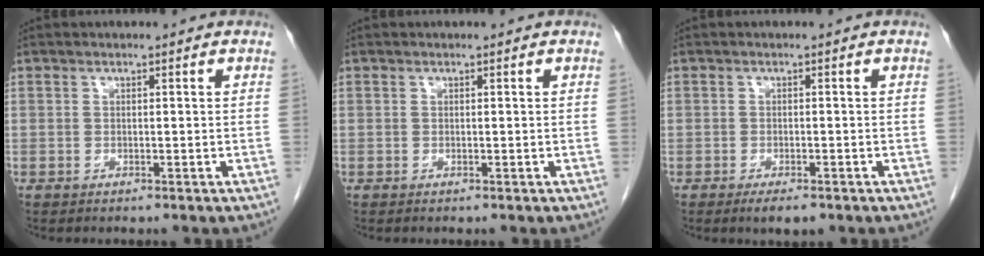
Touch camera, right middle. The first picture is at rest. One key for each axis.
{"total": 0.0}
{"total": 2.8, "fx": -1.9, "fy": 1.0, "fz": 1.8, "tx": -0.028, "ty": -0.003, "tz": -0.024}